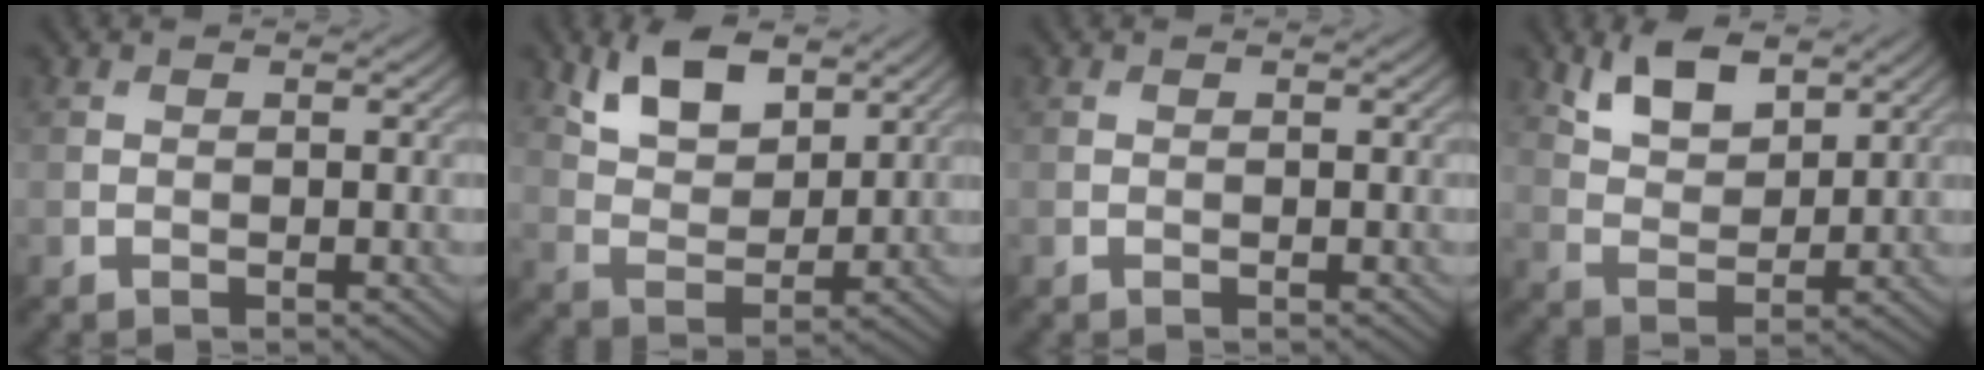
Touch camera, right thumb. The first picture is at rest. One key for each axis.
{"total": 8.1, "fx": 4.9, "fy": 4.0, "fz": 5.0, "tx": -0.106, "ty": -0.003, "tz": 0.093}
{"total": 0.0}
{"total": 6.9, "fx": 4.4, "fy": 3.2, "fz": 4.3, "tx": -0.091, "ty": -0.003, "tz": 0.088}